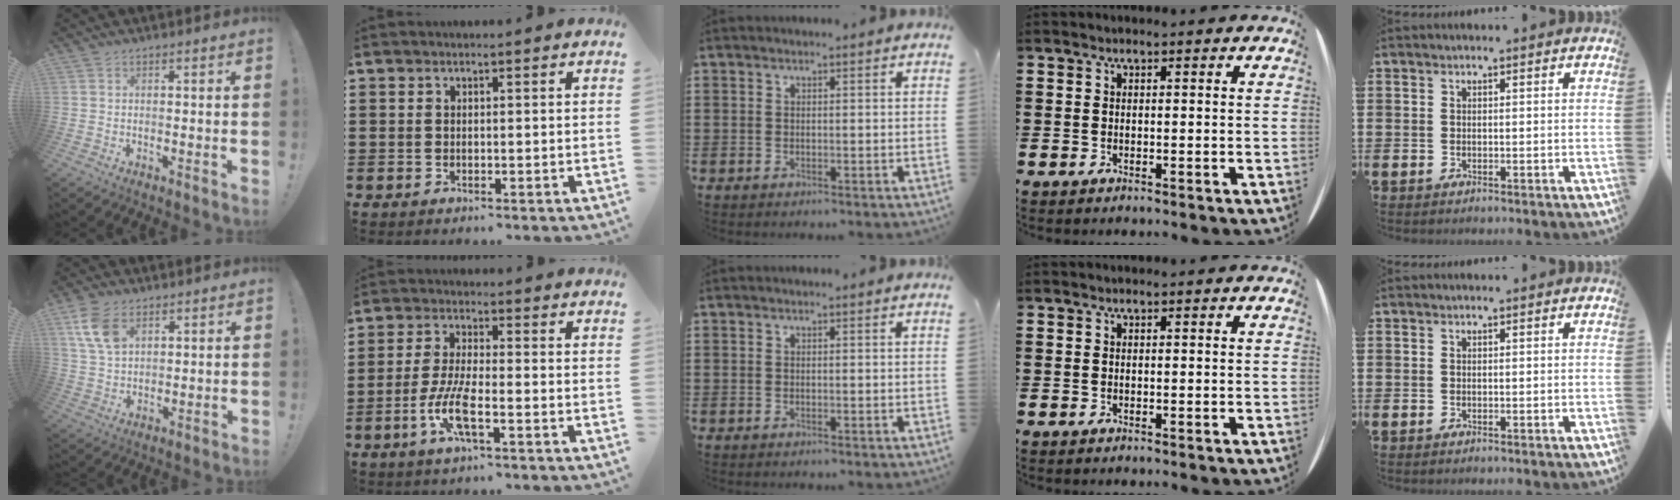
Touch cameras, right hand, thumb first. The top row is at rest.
{"thumb": {"total": 9.4, "force": [4.6, 5.7, 6.0], "torque": [-0.116, -0.007, 0.091]}, "index": {"total": 6.8, "force": [-2.8, 1.6, 6.0], "torque": [-0.140, -0.015, -0.059]}}